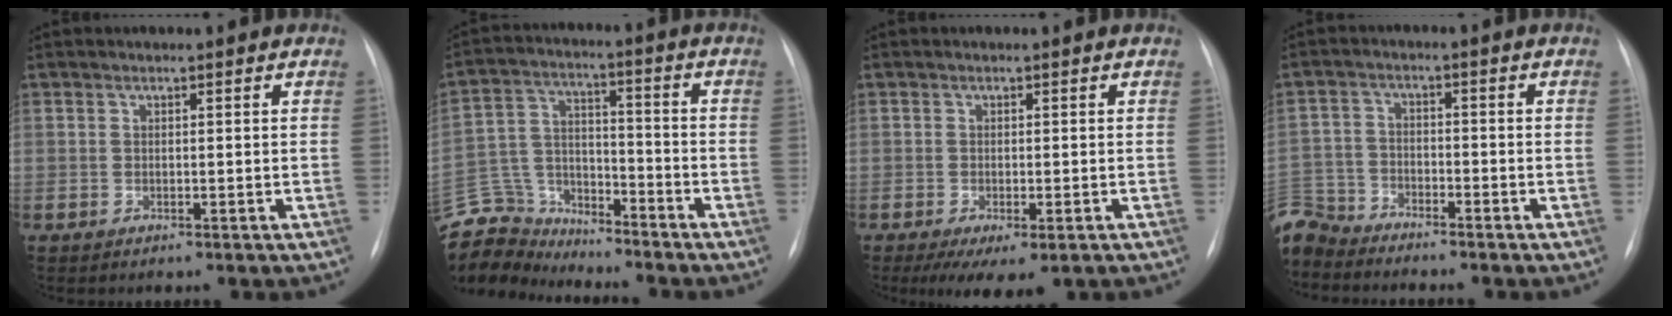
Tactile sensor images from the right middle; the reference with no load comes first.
{"total": 11.9, "force": [-11.5, 3.0, 0.3], "torque": [-0.011, 0.029, -0.218]}
{"total": 6.2, "force": [-3.7, 2.1, 4.5], "torque": [-0.059, -0.015, -0.056]}
{"total": 8.0, "force": [-7.8, 2.0, 0.5], "torque": [-0.020, 0.000, -0.156]}